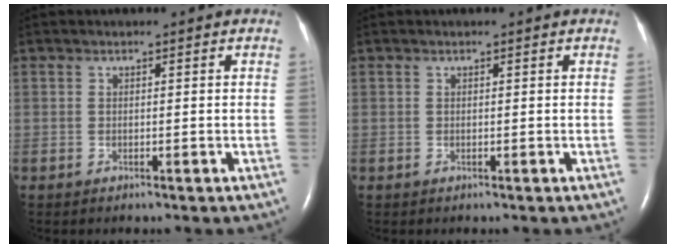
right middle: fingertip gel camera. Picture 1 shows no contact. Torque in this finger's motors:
{"motor_torque": [0.00, 0.00, 0.00, 0.01]}